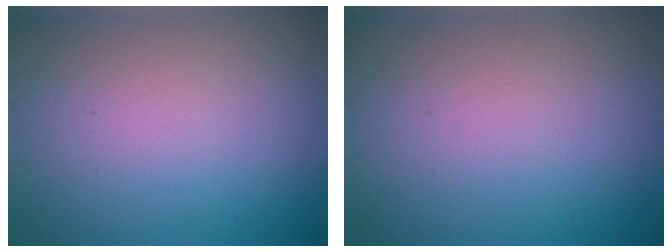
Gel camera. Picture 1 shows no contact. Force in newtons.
{"total": 0.0}